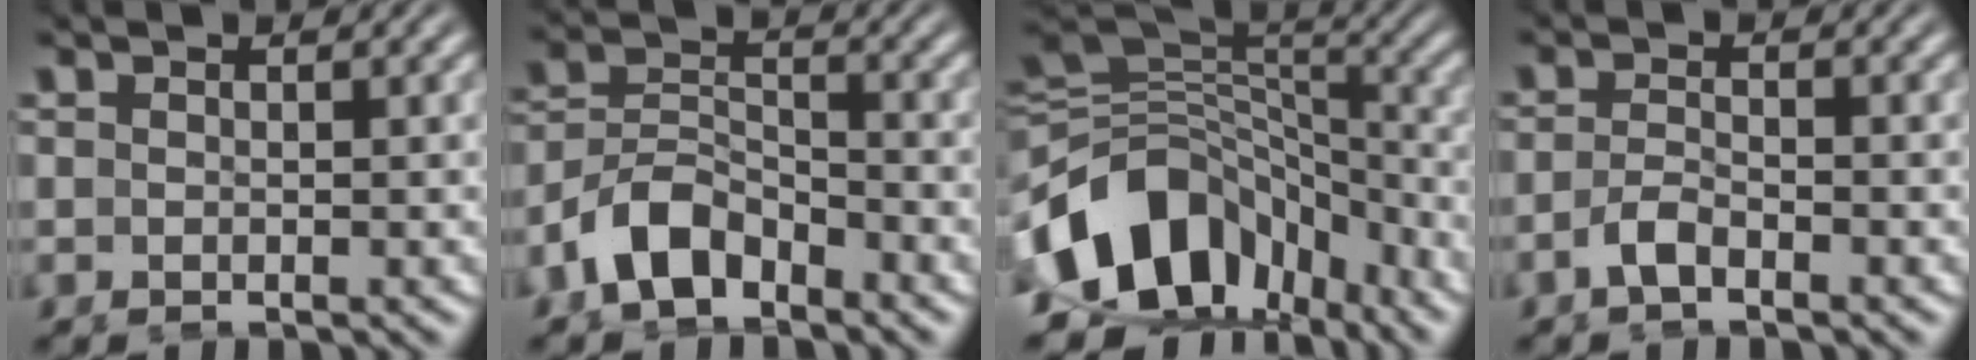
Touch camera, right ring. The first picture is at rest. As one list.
[{"total": 5.4, "force": [-3.5, 3.2, 2.4], "torque": [-0.051, -0.014, -0.058]}, {"total": 13.2, "force": [-5.0, 9.4, 7.9], "torque": [-0.145, -0.034, -0.073]}, {"total": 1.9, "force": [-1.6, 0.1, 1.0], "torque": [-0.017, -0.004, -0.026]}]